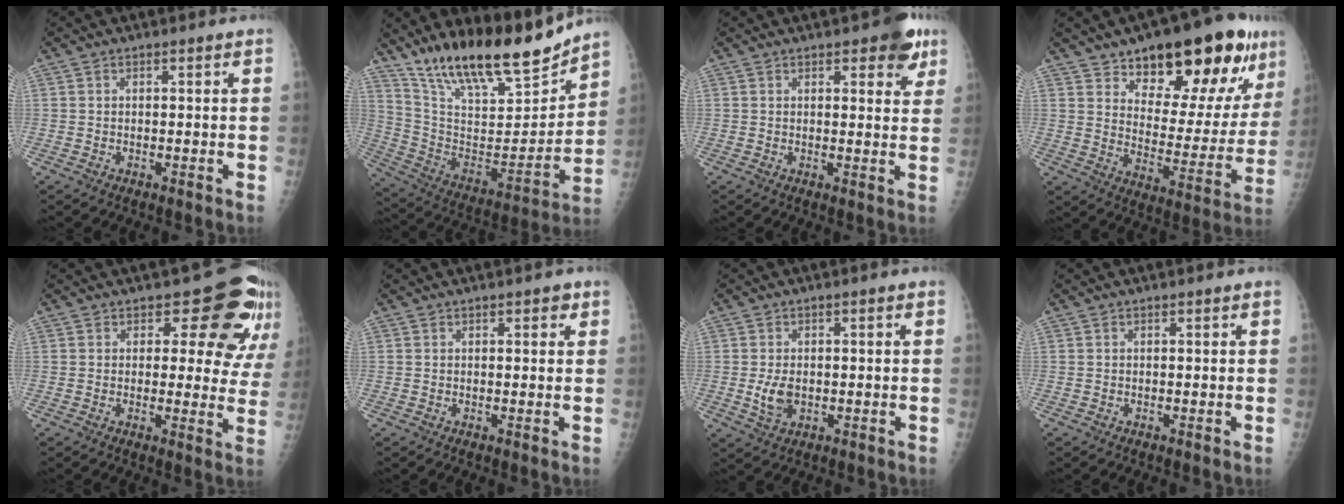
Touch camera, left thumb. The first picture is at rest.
{"total": 23.1, "force": [18.6, 6.5, 12.1], "torque": [-0.168, -0.092, 0.324]}
{"total": 6.4, "force": [3.6, 2.7, 4.5], "torque": [-0.027, -0.012, 0.037]}
{"total": 23.9, "force": [14.5, 9.8, 16.3], "torque": [-0.182, -0.058, 0.214]}
{"total": 11.4, "force": [7.8, 6.1, 5.7], "torque": [-0.016, -0.042, 0.070]}
{"total": 1.7, "force": [0.9, 0.9, 1.2], "torque": [-0.004, -0.001, 0.009]}
{"total": 4.5, "force": [-0.6, 2.9, 3.4], "torque": [-0.061, 0.000, -0.004]}
{"total": 0.0}